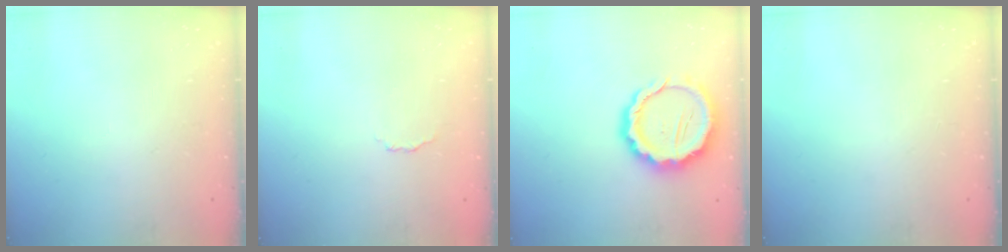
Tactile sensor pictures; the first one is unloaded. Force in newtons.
{"total": 2.9, "press": 2.8, "slide": 0.7}
{"total": 12.8, "press": 12.6, "slide": 2.1}
{"total": 0.0}